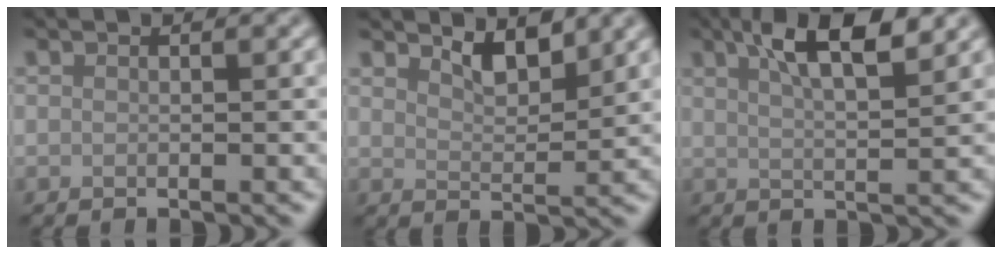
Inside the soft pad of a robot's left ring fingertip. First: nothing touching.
{"total": 2.9, "force": [2.2, 0.9, 1.6], "torque": [-0.031, -0.008, 0.037]}
{"total": 6.3, "force": [3.4, 1.6, 5.0], "torque": [-0.076, 0.014, 0.052]}